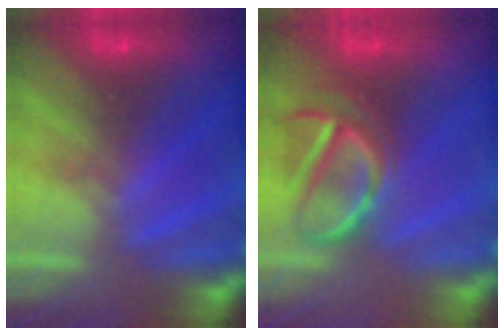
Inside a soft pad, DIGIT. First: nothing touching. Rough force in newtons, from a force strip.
{"total": 3.8}